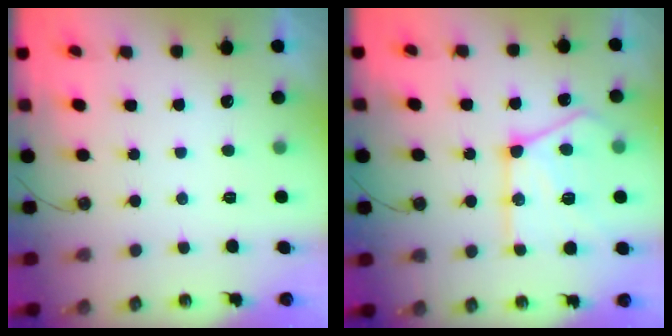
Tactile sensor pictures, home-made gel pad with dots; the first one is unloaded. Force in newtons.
{"total": 20.1, "press": 20.0, "slide": 2.3}